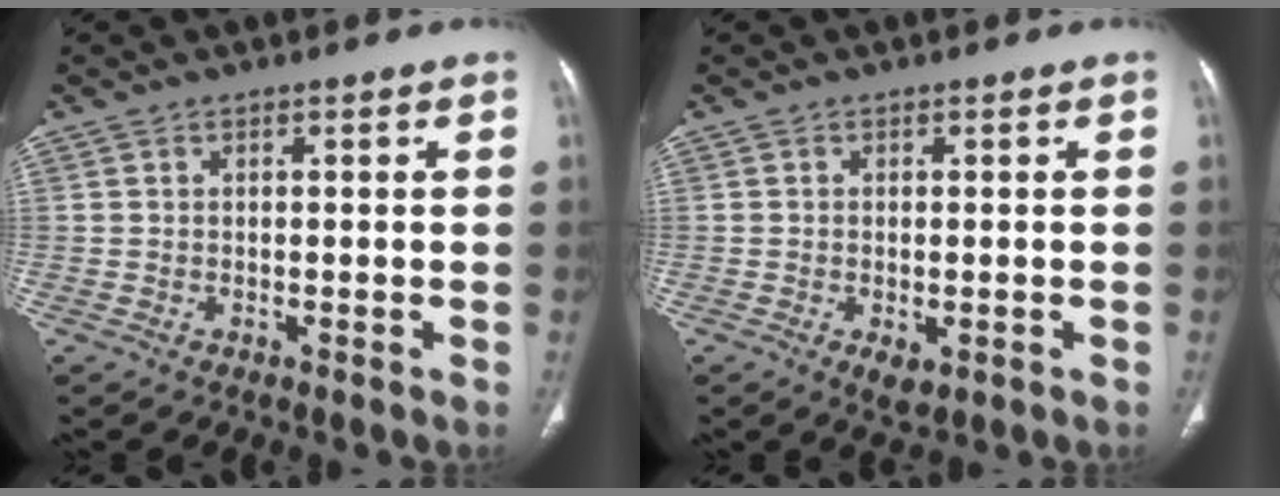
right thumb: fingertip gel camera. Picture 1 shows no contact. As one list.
[{"total": 3.0, "force": [-1.0, 1.5, 2.4], "torque": [-0.041, -0.006, -0.010]}]